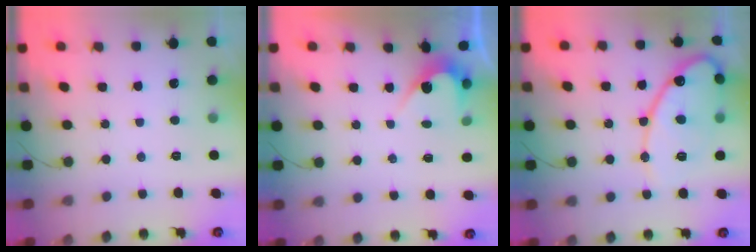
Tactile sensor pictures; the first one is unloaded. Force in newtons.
{"total": 2.9, "press": 2.9, "slide": 0.1}
{"total": 14.9, "press": 14.9, "slide": 1.4}